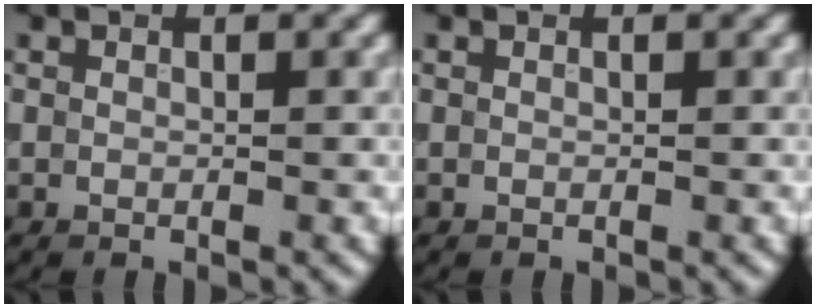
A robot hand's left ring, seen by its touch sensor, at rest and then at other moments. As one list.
[{"total": 0.0}]